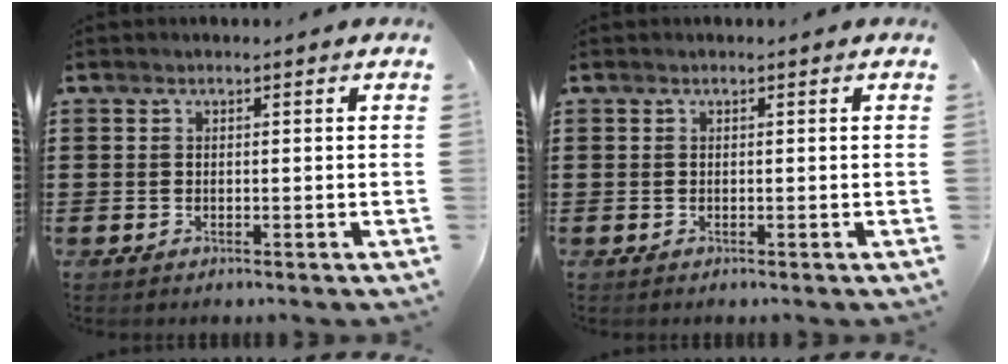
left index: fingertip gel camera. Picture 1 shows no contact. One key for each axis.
{"total": 0.0}